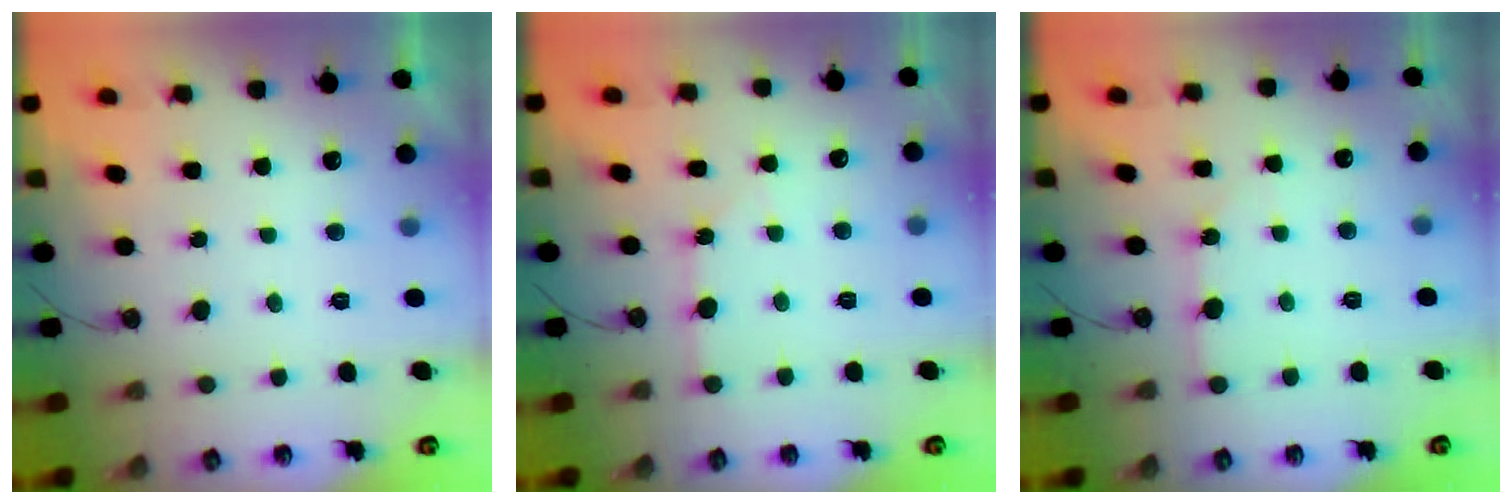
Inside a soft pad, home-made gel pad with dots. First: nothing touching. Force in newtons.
{"total": 0.7, "press": 0.7, "slide": 0.1}
{"total": 2.5, "press": 2.5, "slide": 0.3}